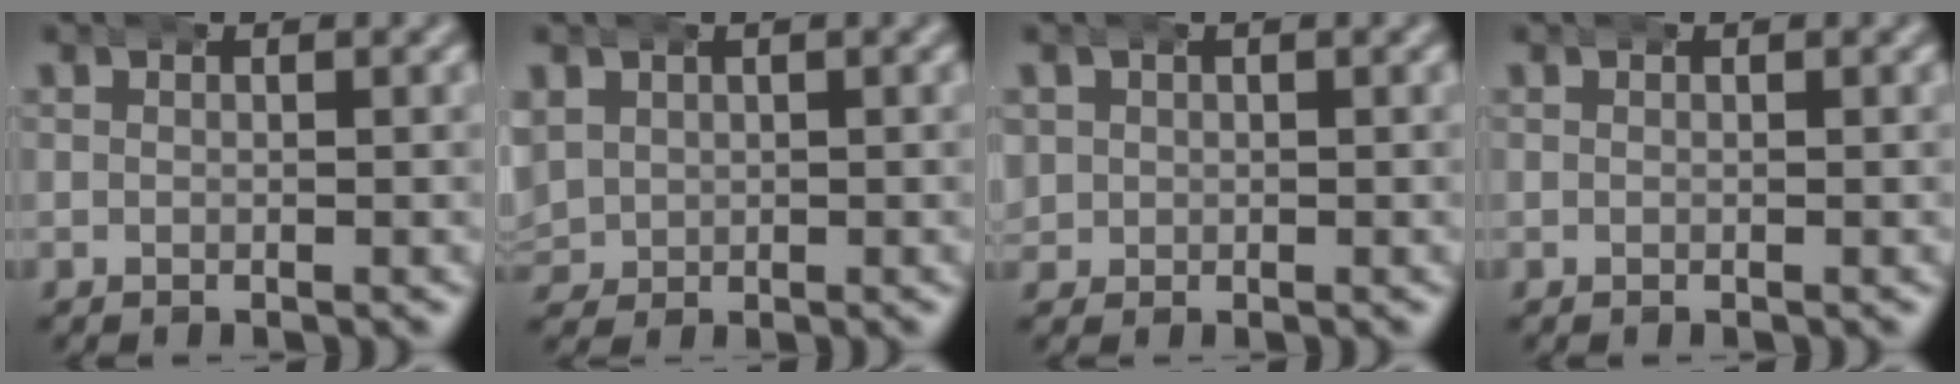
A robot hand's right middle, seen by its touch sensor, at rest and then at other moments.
{"total": 4.0, "force": [0.6, 3.7, 1.5], "torque": [-0.066, -0.019, 0.023]}
{"total": 2.2, "force": [0.3, 2.1, 0.6], "torque": [-0.032, -0.010, 0.011]}
{"total": 0.0}